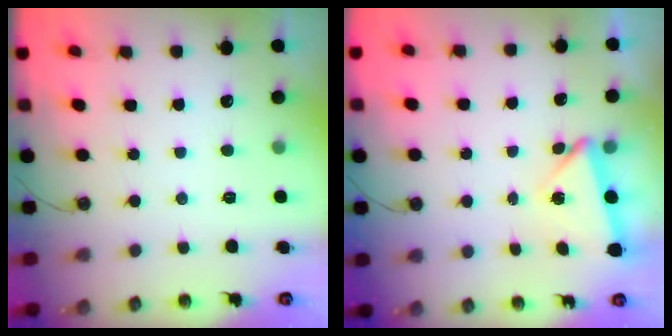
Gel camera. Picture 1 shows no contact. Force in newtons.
{"total": 4.3, "press": 4.1, "slide": 1.0}